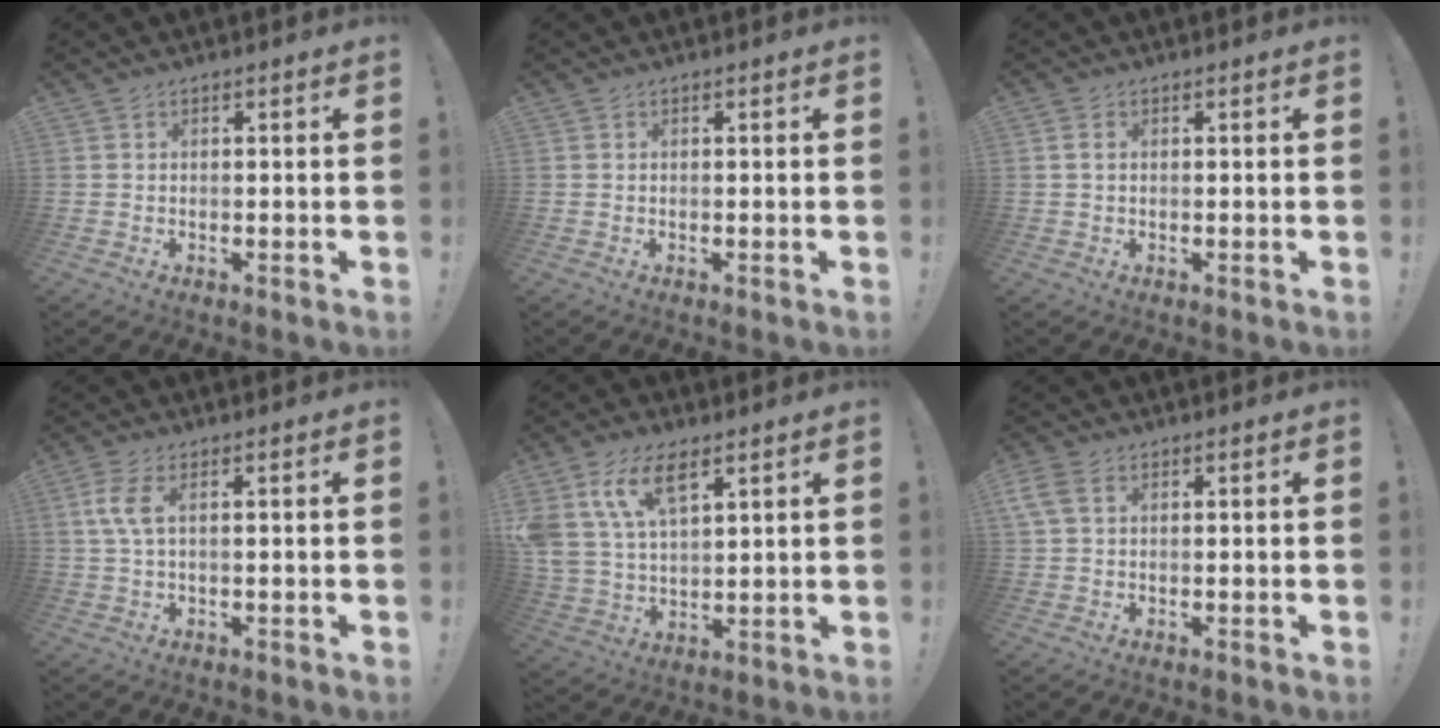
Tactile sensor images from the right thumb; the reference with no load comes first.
{"total": 0.0}
{"total": 1.3, "force": [0.4, 0.8, 1.0], "torque": [-0.015, 0.001, 0.007]}
{"total": 5.1, "force": [1.1, 1.8, 4.7], "torque": [-0.088, -0.003, 0.018]}
{"total": 13.1, "force": [7.3, 6.6, 8.6], "torque": [-0.179, -0.023, 0.136]}
{"total": 4.1, "force": [1.5, 2.2, 3.0], "torque": [-0.068, 0.006, 0.031]}